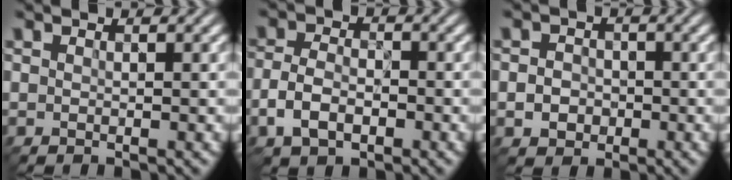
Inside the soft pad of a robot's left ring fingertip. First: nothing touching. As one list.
[{"total": 4.0, "force": [-1.5, 2.6, 2.6], "torque": [-0.055, 0.001, -0.033]}, {"total": 2.4, "force": [-0.6, 2.1, 1.1], "torque": [-0.014, -0.003, -0.017]}]